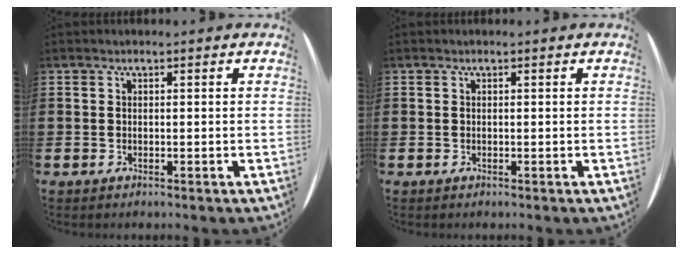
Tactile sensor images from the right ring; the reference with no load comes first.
{"total": 0.0}